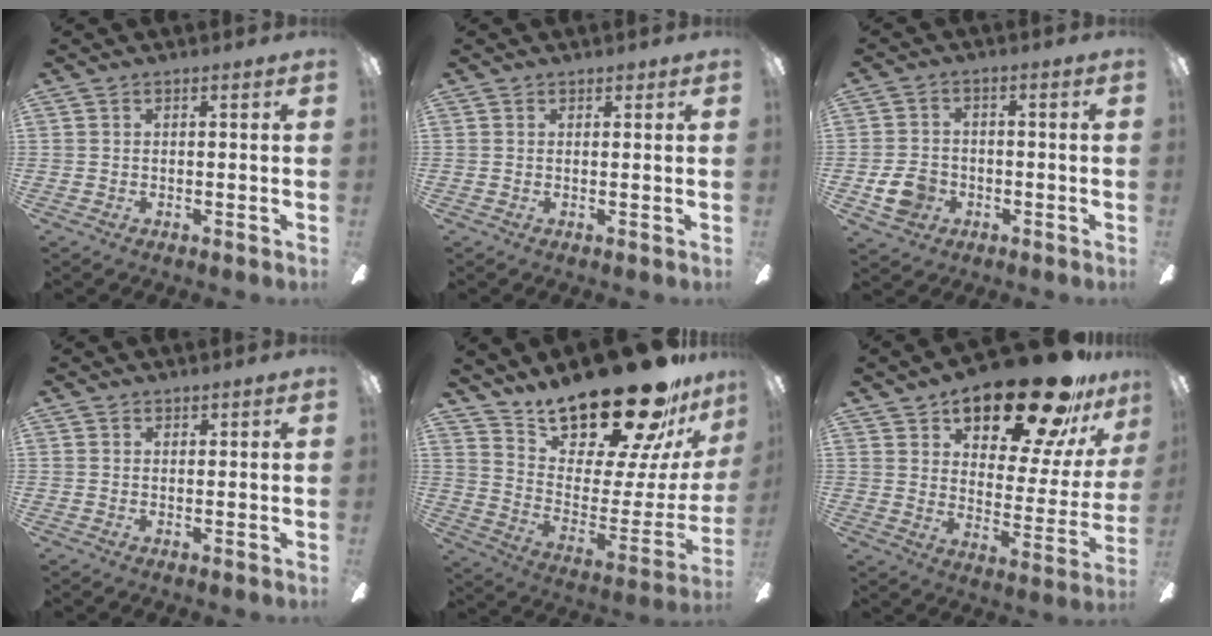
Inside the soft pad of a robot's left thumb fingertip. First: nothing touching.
{"total": 1.0, "force": [0.8, 0.6, 0.2], "torque": [0.005, -0.002, 0.012]}
{"total": 7.1, "force": [-2.4, 5.7, 3.5], "torque": [-0.075, 0.013, -0.044]}
{"total": 0.9, "force": [0.8, 0.4, 0.0], "torque": [0.008, -0.004, 0.014]}
{"total": 26.4, "force": [22.1, 7.0, 12.6], "torque": [-0.175, -0.182, 0.384]}
{"total": 23.6, "force": [18.4, 7.5, 12.6], "torque": [-0.181, -0.128, 0.301]}